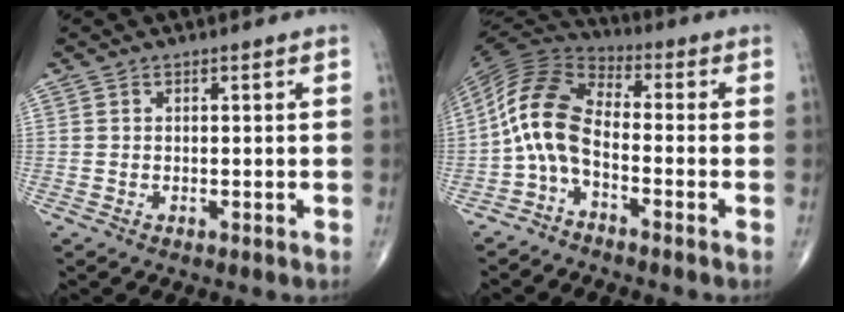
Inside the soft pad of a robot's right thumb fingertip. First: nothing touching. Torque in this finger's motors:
{"motor_torque": [0.27, 0.43, 1.30, -0.26, 0.12]}